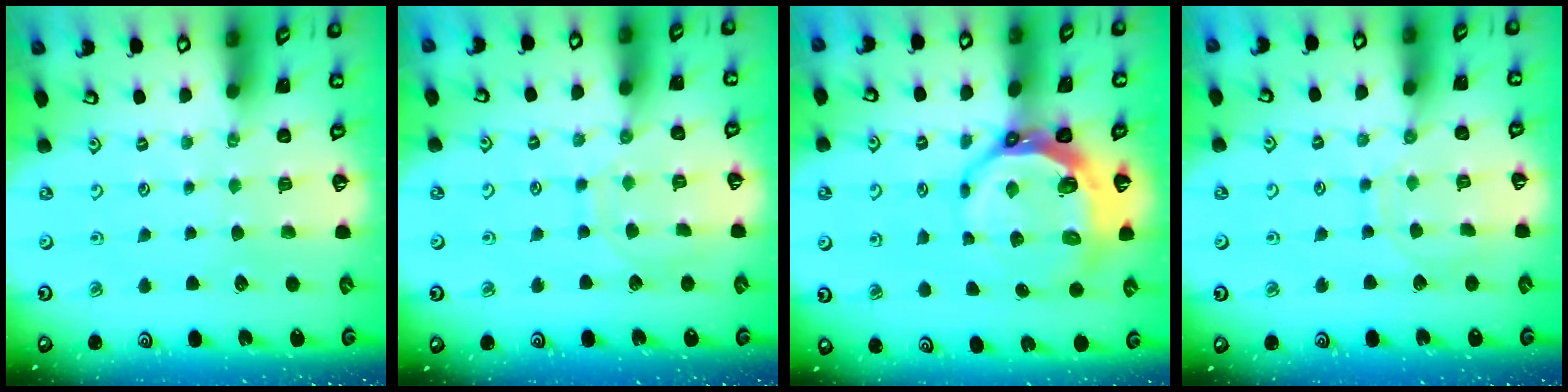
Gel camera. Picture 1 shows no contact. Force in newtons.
{"total": 9.0, "press": 9.0, "slide": 0.6}
{"total": 10.1, "press": 9.2, "slide": 4.3}
{"total": 8.2, "press": 8.2, "slide": 0.7}